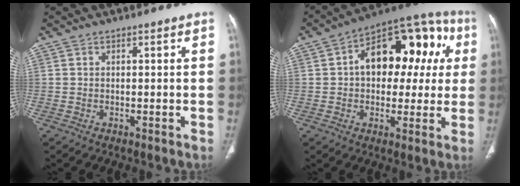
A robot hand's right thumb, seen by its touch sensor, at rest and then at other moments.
{"total": 19.9, "force": [3.7, 11.9, 15.5], "torque": [-0.162, 0.040, 0.044]}